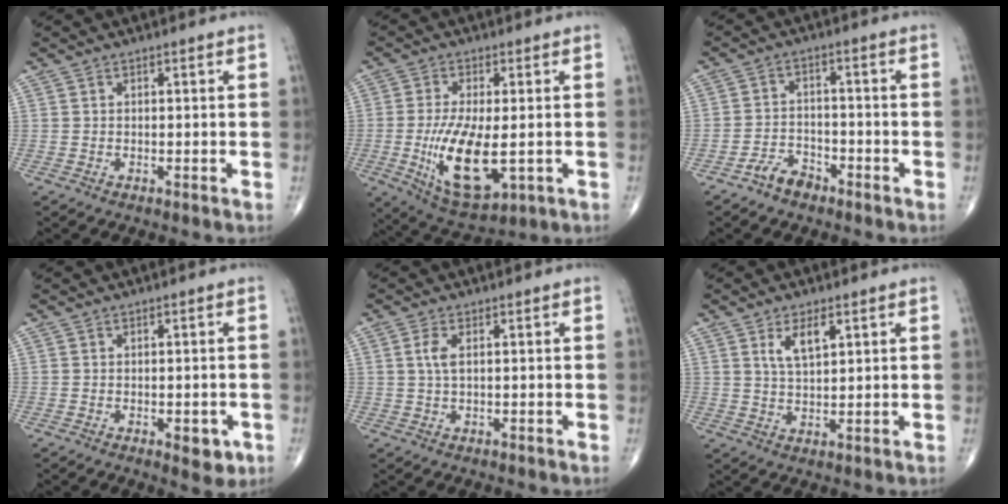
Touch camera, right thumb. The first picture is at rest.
{"total": 13.6, "force": [-2.2, 5.6, 12.2], "torque": [-0.223, -0.023, -0.023]}
{"total": 4.5, "force": [-3.3, 2.4, 1.7], "torque": [-0.022, 0.024, -0.062]}
{"total": 3.8, "force": [-1.3, 1.8, 3.0], "torque": [-0.024, -0.003, -0.011]}
{"total": 2.7, "force": [0.7, 1.0, 2.4], "torque": [-0.060, 0.003, 0.016]}
{"total": 5.2, "force": [2.5, 2.1, 4.1], "torque": [-0.071, -0.014, 0.049]}